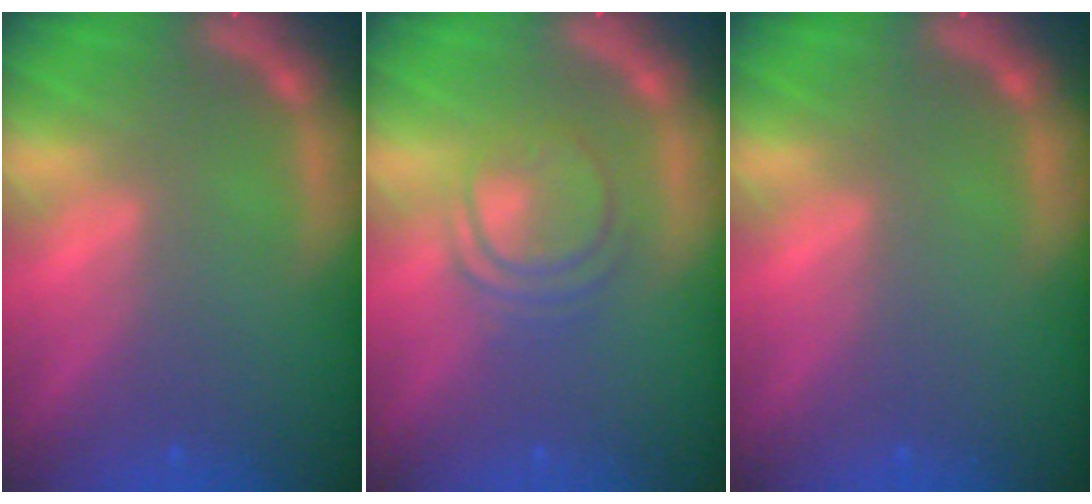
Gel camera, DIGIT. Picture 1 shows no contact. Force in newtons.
{"total": 4.5}
{"total": 0.0}